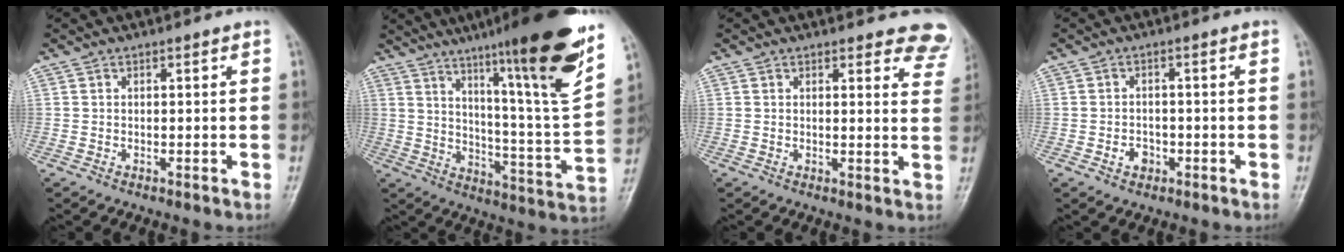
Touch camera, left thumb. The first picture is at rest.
{"total": 24.0, "force": [15.2, 1.4, 18.5], "torque": [-0.252, -0.068, 0.230]}
{"total": 8.4, "force": [7.7, 2.7, 2.3], "torque": [0.023, -0.037, 0.056]}
{"total": 2.6, "force": [-1.1, 2.1, 1.2], "torque": [-0.009, 0.010, -0.016]}